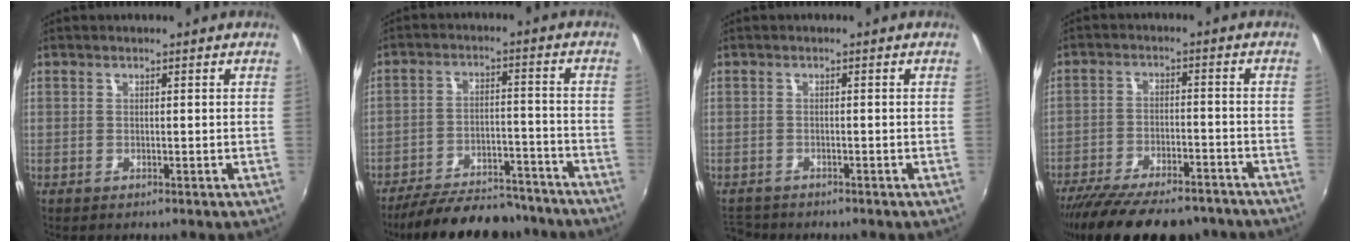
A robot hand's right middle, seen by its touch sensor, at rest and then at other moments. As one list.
[{"total": 19.7, "force": [-17.1, 5.9, 7.8], "torque": [-0.153, 0.004, -0.231]}, {"total": 3.9, "force": [-3.6, 1.1, 0.9], "torque": [-0.035, -0.013, -0.064]}, {"total": 19.9, "force": [-16.4, 6.1, 9.6], "torque": [-0.190, -0.031, -0.236]}]